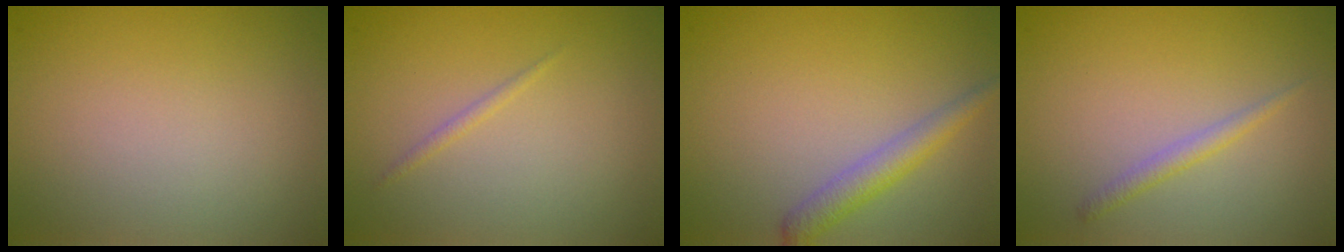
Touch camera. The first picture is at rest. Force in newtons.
{"total": 0.6, "press": 0.6, "slide": 0.1}
{"total": 2.5, "press": 2.5, "slide": 0.1}
{"total": 1.2, "press": 1.2, "slide": 0.0}